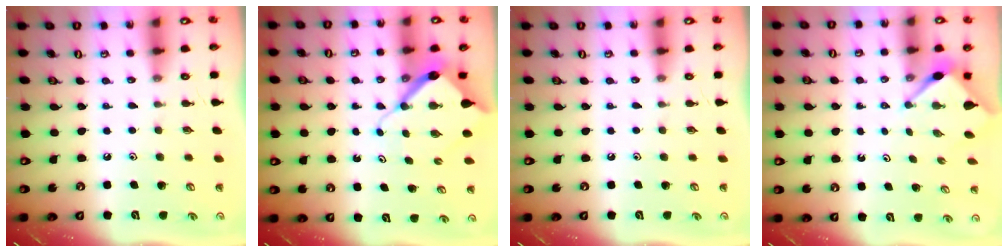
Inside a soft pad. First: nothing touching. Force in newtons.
{"total": 8.7, "press": 8.6, "slide": 0.7}
{"total": 0.0}
{"total": 3.0, "press": 3.0, "slide": 0.3}